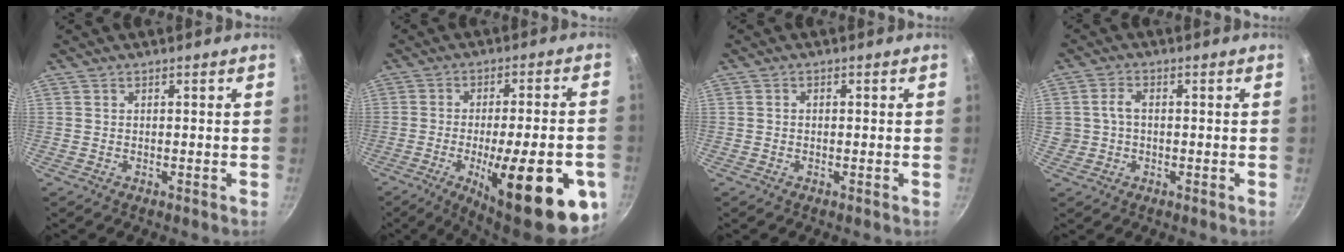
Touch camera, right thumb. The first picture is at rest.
{"total": 24.3, "force": [-8.4, 7.0, 21.7], "torque": [-0.270, 0.010, -0.110]}
{"total": 0.7, "force": [-0.1, 0.6, 0.4], "torque": [-0.008, 0.005, -0.001]}
{"total": 3.3, "force": [-0.1, 2.6, 2.2], "torque": [-0.030, 0.015, 0.001]}